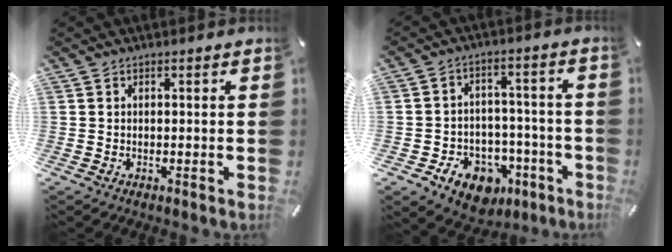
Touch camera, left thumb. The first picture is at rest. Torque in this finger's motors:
{"motor_torque": [1.19, 1.40, 0.17, 0.15, 0.08]}